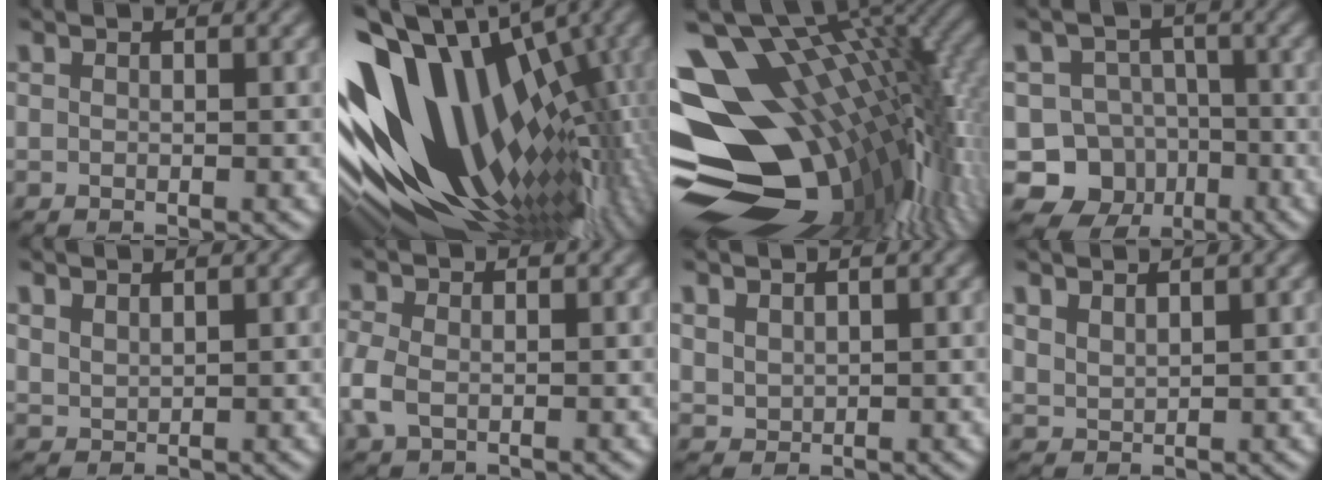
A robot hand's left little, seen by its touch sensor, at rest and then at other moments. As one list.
[{"total": 17.7, "force": [-0.7, 10.5, 14.3], "torque": [-0.247, -0.004, -0.018]}, {"total": 18.4, "force": [0.4, 10.5, 15.1], "torque": [-0.225, 0.006, 0.013]}, {"total": 7.8, "force": [-3.9, 6.5, 1.8], "torque": [-0.010, 0.006, -0.088]}, {"total": 1.2, "force": [1.1, 0.3, 0.4], "torque": [-0.012, 0.005, 0.026]}, {"total": 2.7, "force": [-0.7, 1.8, 1.8], "torque": [-0.055, -0.004, -0.019]}, {"total": 1.2, "force": [0.7, 0.7, 0.5], "torque": [-0.016, -0.002, 0.017]}, {"total": 1.6, "force": [1.4, 0.4, 0.6], "torque": [-0.015, 0.005, 0.032]}]